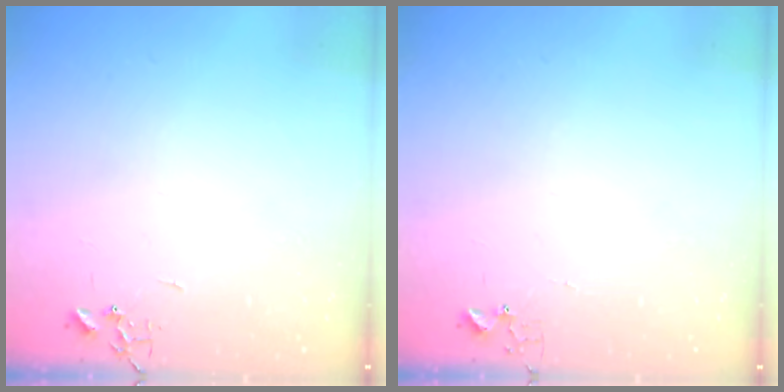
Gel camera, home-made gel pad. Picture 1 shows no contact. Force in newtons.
{"total": 2.9, "press": 2.9, "slide": 0.4}